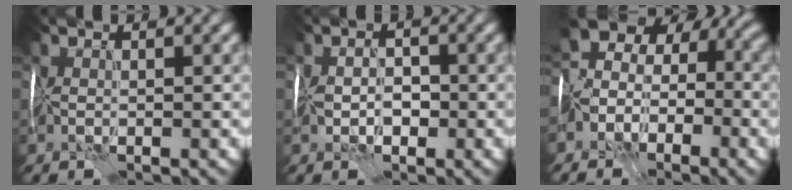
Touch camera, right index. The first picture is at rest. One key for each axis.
{"total": 0.7, "fx": -0.3, "fy": 0.6, "fz": 0.2, "tx": -0.015, "ty": 0.006, "tz": -0.004}
{"total": 6.2, "fx": -3.7, "fy": 4.2, "fz": 2.8, "tx": -0.056, "ty": -0.002, "tz": -0.055}